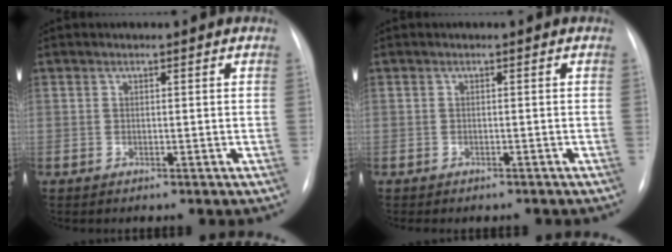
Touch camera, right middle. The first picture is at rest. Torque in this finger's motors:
{"motor_torque": [0.37, -0.47, 0.00, 0.01]}